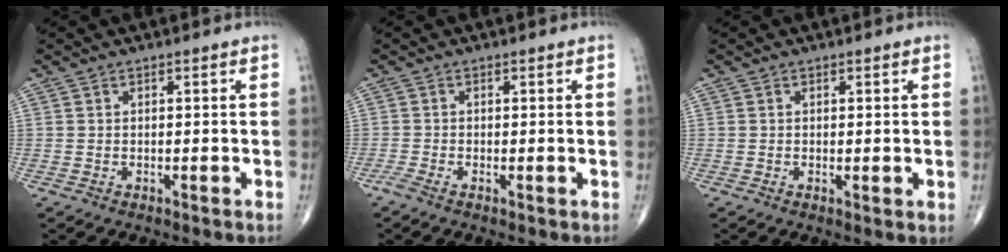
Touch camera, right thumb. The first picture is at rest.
{"total": 1.4, "force": [-0.7, 0.4, 1.2], "torque": [-0.032, -0.006, -0.024]}
{"total": 1.2, "force": [0.1, 0.3, 1.2], "torque": [-0.023, -0.006, 0.000]}